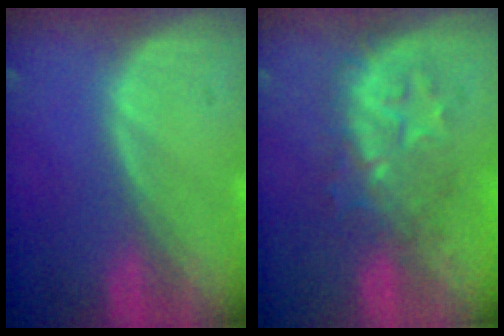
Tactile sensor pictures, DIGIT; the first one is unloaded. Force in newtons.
{"total": 7.8, "press": 7.6, "slide": 1.9}